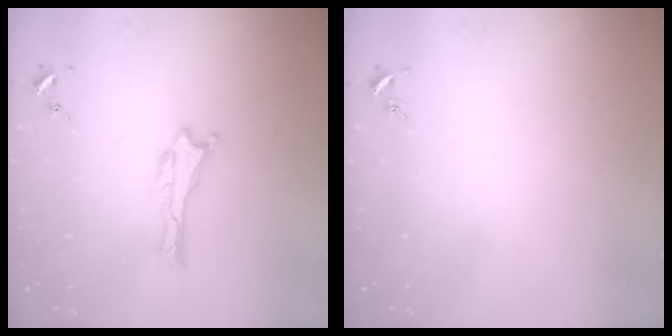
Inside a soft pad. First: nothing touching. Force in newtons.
{"total": 0.0}